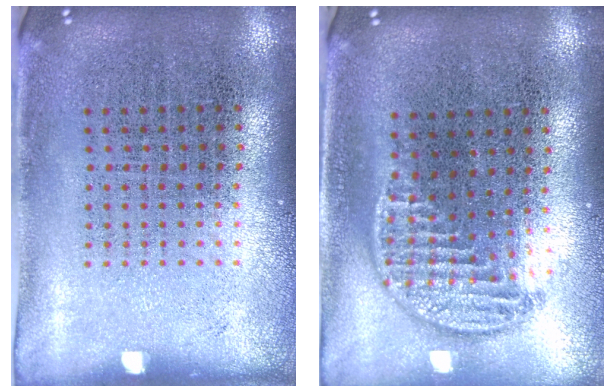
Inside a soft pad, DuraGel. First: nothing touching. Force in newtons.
{"total": 1.2, "press": 1.0, "slide": 0.6}